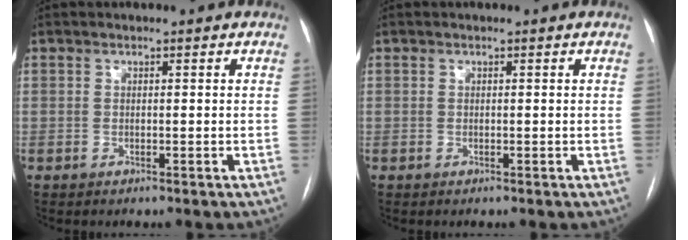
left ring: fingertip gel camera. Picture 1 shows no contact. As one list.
[{"total": 0.0}]